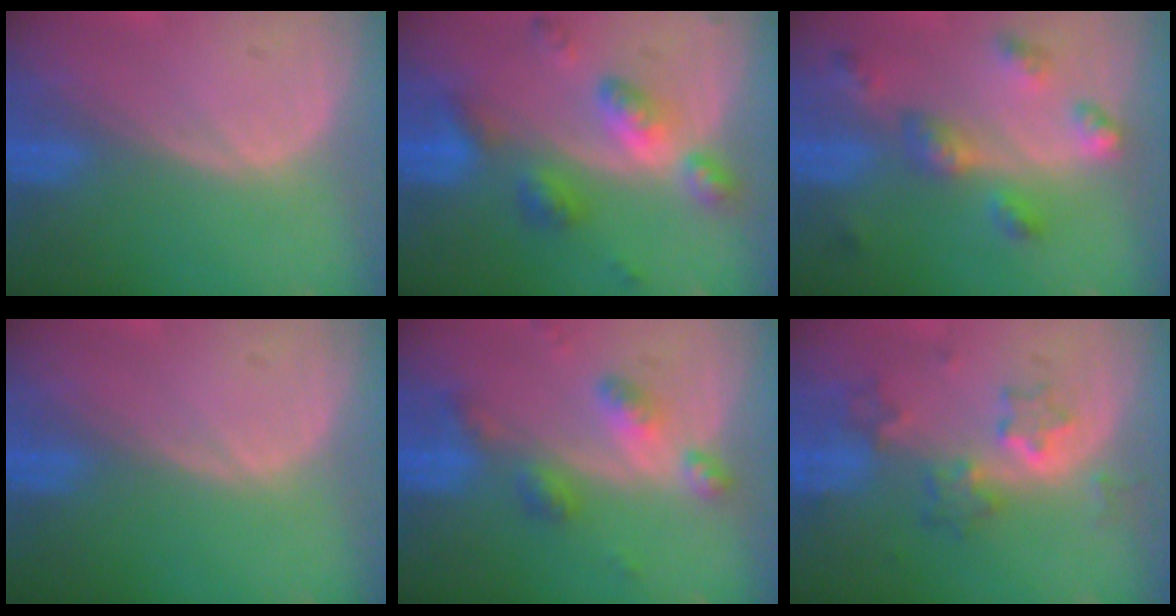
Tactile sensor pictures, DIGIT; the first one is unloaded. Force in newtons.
{"total": 7.4, "press": 7.4, "slide": 0.5}
{"total": 6.1, "press": 5.7, "slide": 2.2}
{"total": 0.0}
{"total": 6.2, "press": 5.4, "slide": 3.0}
{"total": 6.1, "press": 5.8, "slide": 1.8}